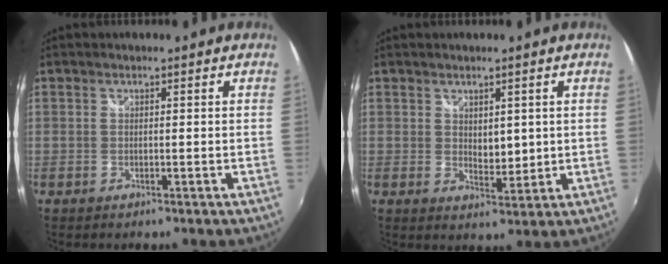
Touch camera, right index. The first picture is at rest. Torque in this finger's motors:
{"motor_torque": [0.07, 0.10, 0.03, 0.01]}